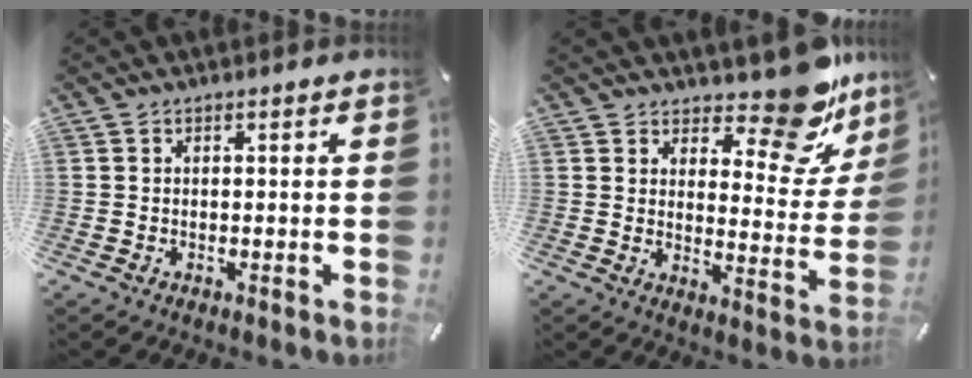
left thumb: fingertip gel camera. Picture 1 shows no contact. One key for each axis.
{"total": 15.5, "fx": 11.4, "fy": 6.6, "fz": 8.1, "tx": -0.092, "ty": -0.100, "tz": 0.190}